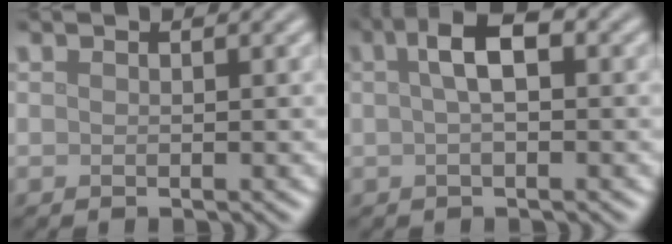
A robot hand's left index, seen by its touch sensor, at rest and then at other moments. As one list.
[{"total": 3.8, "force": [0.9, 1.3, 3.5], "torque": [-0.060, 0.011, 0.009]}]